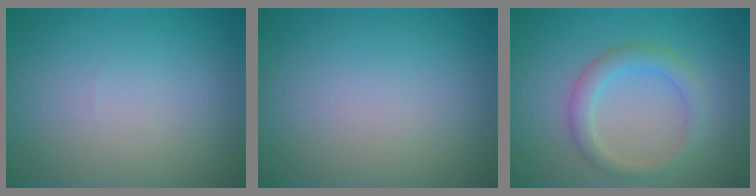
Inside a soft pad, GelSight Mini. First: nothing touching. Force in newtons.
{"total": 0.0}
{"total": 2.7, "press": 2.7, "slide": 0.1}